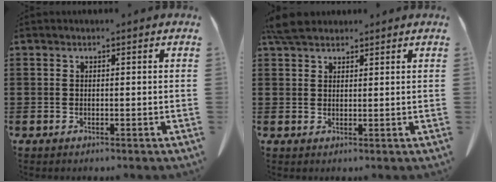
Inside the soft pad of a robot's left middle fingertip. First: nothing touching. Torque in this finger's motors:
{"motor_torque": [1.21, 0.93, -0.04, -0.07]}